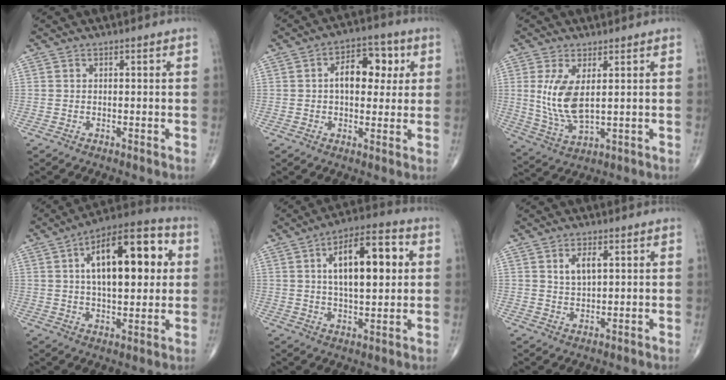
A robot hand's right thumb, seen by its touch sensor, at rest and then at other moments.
{"total": 9.9, "force": [1.9, 6.0, 7.6], "torque": [-0.081, 0.013, 0.025]}
{"total": 9.3, "force": [1.7, 3.9, 8.3], "torque": [-0.175, -0.020, 0.047]}
{"total": 20.3, "force": [4.7, 9.2, 17.6], "torque": [-0.240, 0.013, 0.063]}
{"total": 15.7, "force": [3.5, 6.7, 13.8], "torque": [-0.198, 0.009, 0.053]}
{"total": 4.1, "force": [1.6, 2.0, 3.2], "torque": [-0.052, -0.010, 0.031]}